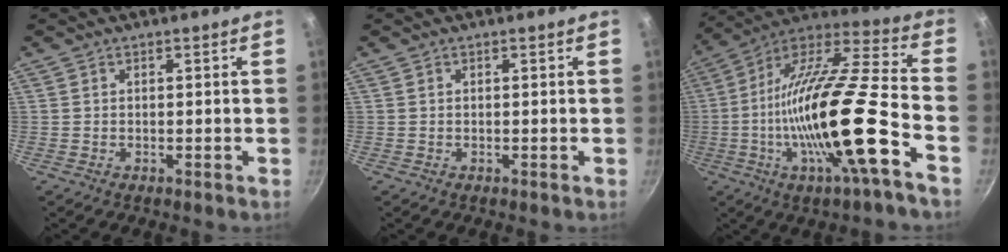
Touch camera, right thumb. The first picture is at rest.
{"total": 0.0}
{"total": 25.0, "force": [-7.5, 4.4, 23.5], "torque": [-0.396, 0.023, -0.145]}